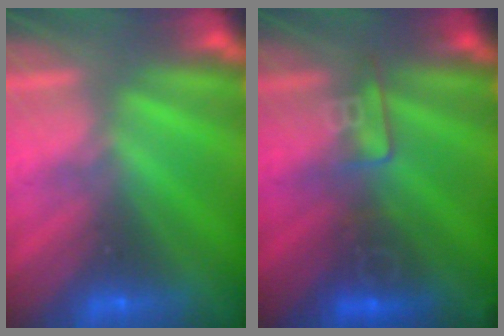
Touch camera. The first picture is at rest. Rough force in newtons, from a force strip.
{"total": 2.4}